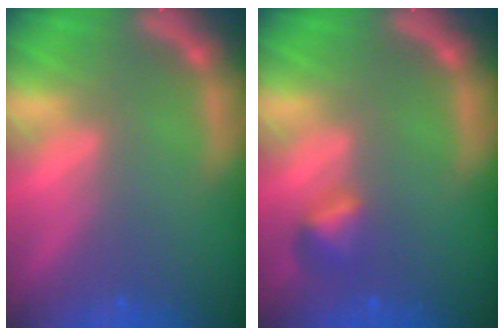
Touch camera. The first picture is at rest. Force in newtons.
{"total": 1.9}